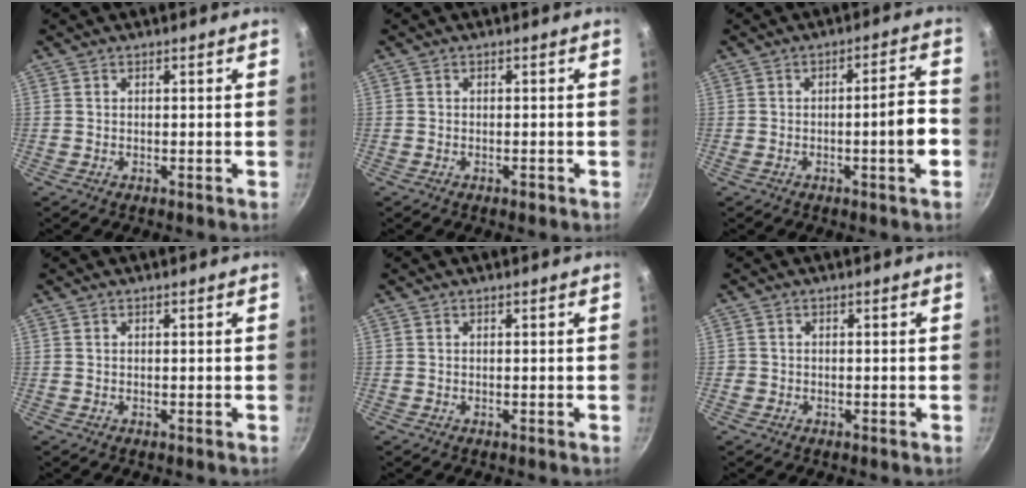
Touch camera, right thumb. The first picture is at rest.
{"total": 0.9, "force": [-0.6, 0.5, 0.5], "torque": [-0.011, 0.004, -0.008]}
{"total": 6.9, "force": [-2.0, 0.9, 6.6], "torque": [-0.088, 0.025, -0.026]}
{"total": 0.0}
{"total": 0.0}
{"total": 0.8, "force": [-0.3, 0.8, 0.1], "torque": [-0.001, 0.001, -0.006]}